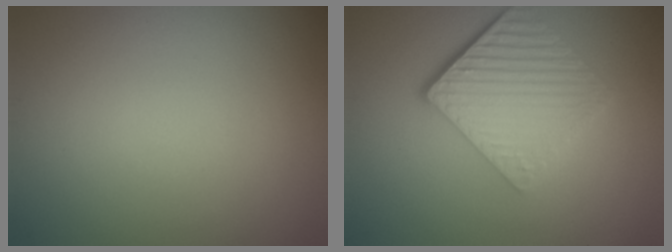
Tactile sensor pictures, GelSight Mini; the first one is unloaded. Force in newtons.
{"total": 6.5, "press": 4.4, "slide": 4.8}